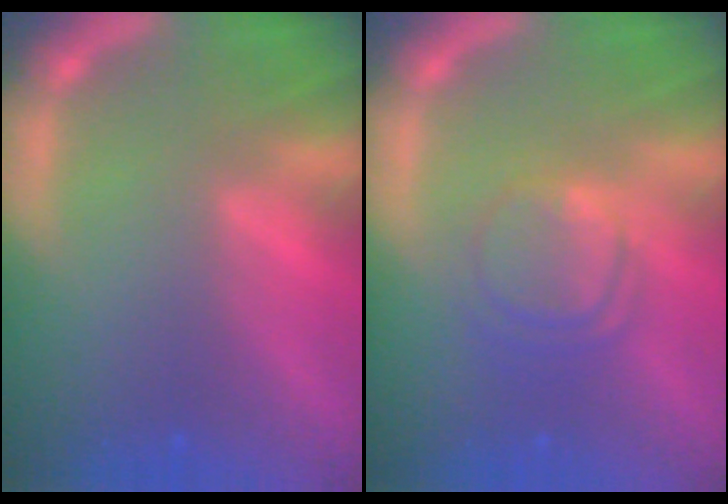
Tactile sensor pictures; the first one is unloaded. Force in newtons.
{"total": 4.5}